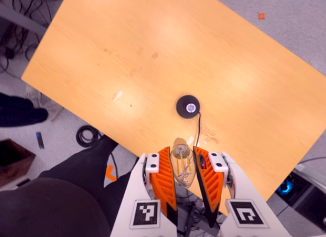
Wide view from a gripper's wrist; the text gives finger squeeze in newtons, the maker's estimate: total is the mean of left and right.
{"total": 13.1, "left": 13.5, "right": 12.7}